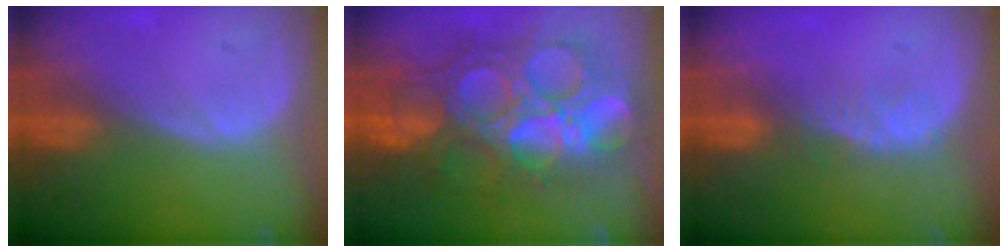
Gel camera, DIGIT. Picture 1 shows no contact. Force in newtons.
{"total": 13.6, "press": 13.5, "slide": 1.5}
{"total": 3.1, "press": 2.7, "slide": 1.5}